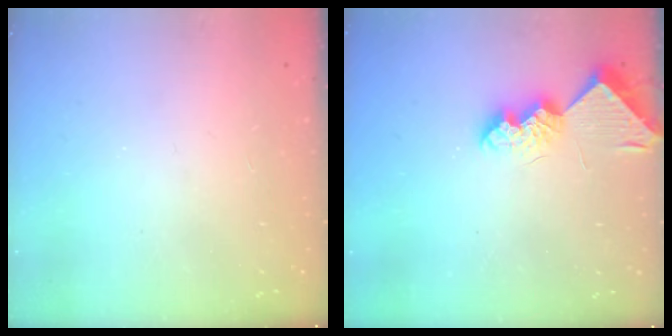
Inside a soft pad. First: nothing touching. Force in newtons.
{"total": 9.5, "press": 9.5, "slide": 0.1}